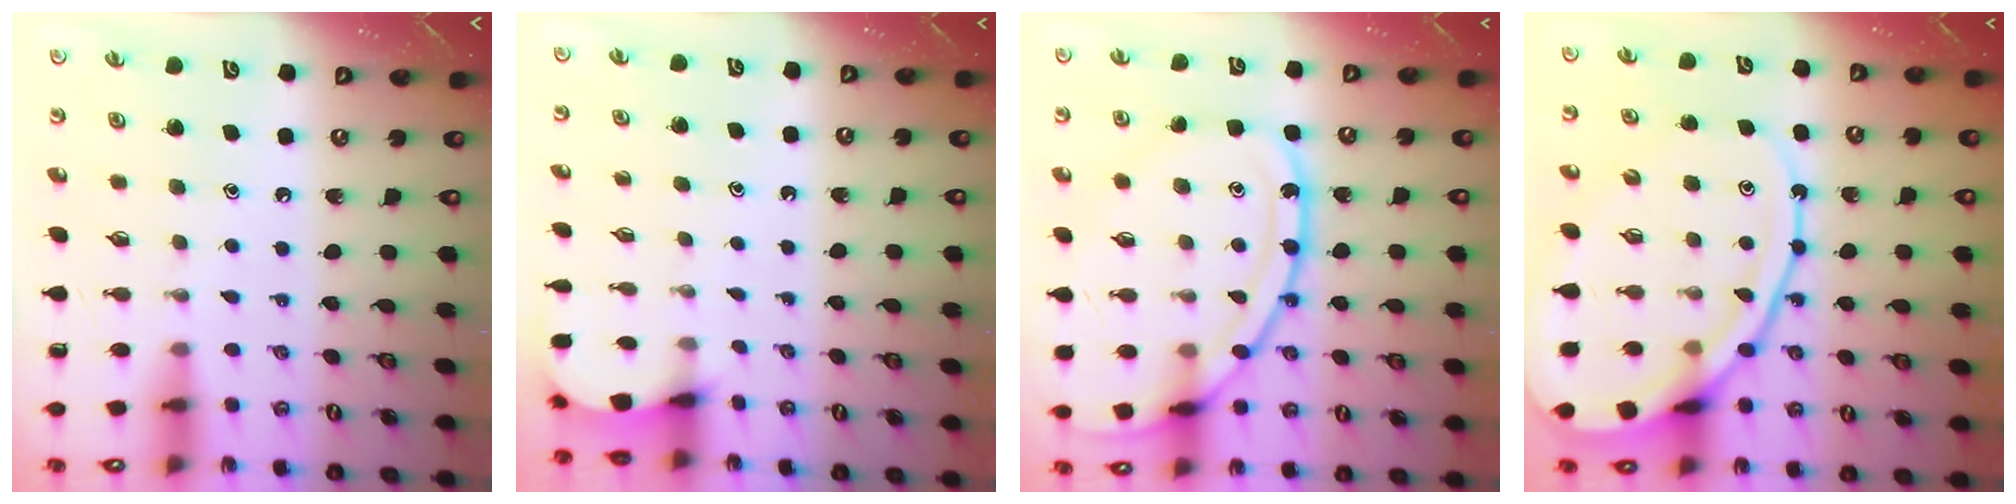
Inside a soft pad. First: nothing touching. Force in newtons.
{"total": 2.1, "press": 2.1, "slide": 0.1}
{"total": 16.3, "press": 16.2, "slide": 1.0}
{"total": 16.5, "press": 16.4, "slide": 1.5}